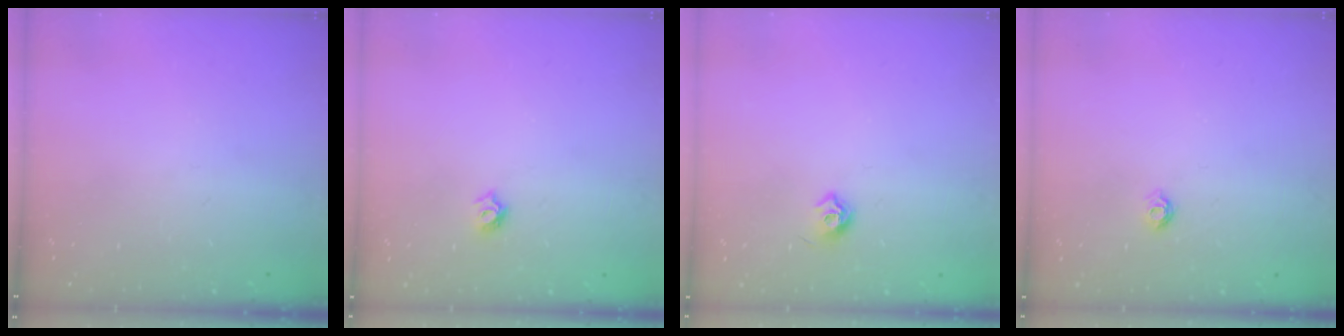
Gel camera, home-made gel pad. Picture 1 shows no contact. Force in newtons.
{"total": 4.8, "press": 4.8, "slide": 0.6}
{"total": 6.0, "press": 5.9, "slide": 1.0}
{"total": 3.9, "press": 3.9, "slide": 0.5}